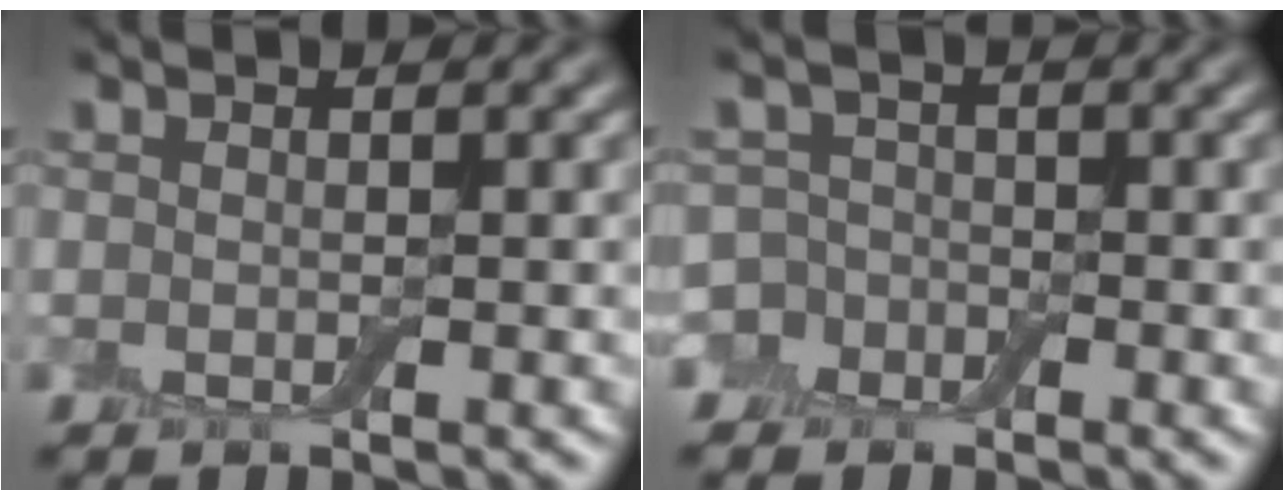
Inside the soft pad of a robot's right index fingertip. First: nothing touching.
{"total": 4.1, "force": [-2.2, 3.3, 1.2], "torque": [-0.003, 0.006, -0.058]}